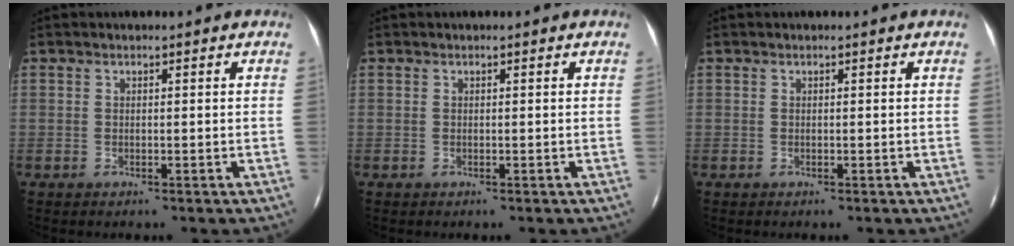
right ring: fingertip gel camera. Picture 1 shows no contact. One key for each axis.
{"total": 0.0}
{"total": 0.0}